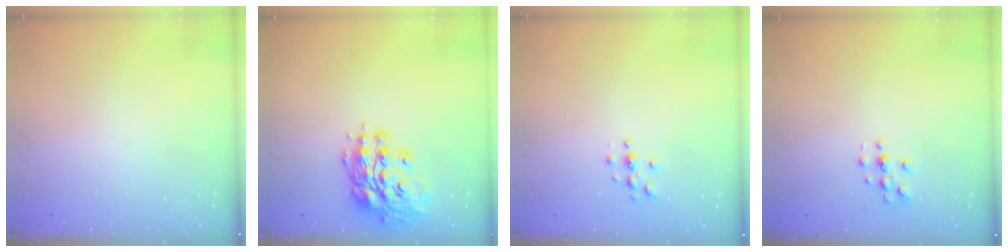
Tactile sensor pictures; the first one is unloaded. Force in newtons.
{"total": 15.0, "press": 14.7, "slide": 2.6}
{"total": 3.0, "press": 3.0, "slide": 0.4}
{"total": 3.0, "press": 3.0, "slide": 0.3}